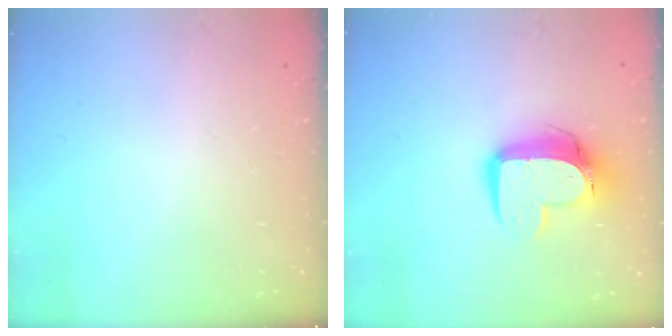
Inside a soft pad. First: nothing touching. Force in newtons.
{"total": 13.5, "press": 13.4, "slide": 1.3}